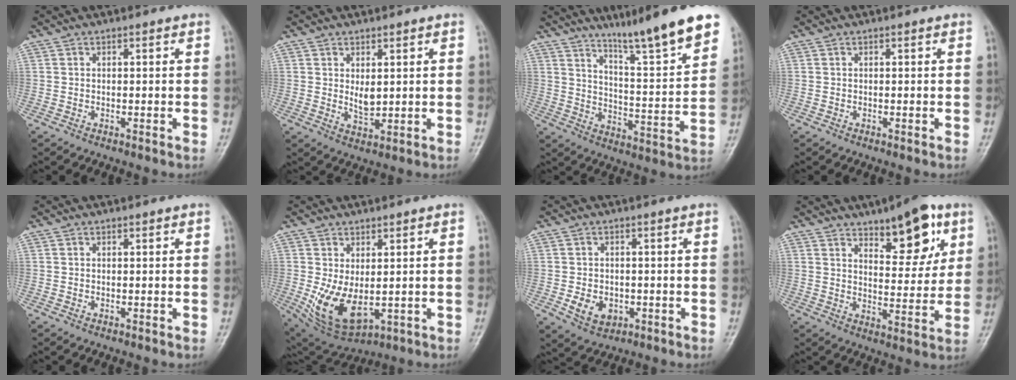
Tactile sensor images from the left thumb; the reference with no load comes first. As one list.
[{"total": 3.5, "force": [0.9, 1.8, 2.8], "torque": [-0.041, -0.015, 0.022]}, {"total": 17.0, "force": [12.8, 1.1, 11.1], "torque": [-0.145, -0.078, 0.199]}, {"total": 0.0}, {"total": 0.0}, {"total": 10.4, "force": [-0.7, 5.8, 8.6], "torque": [-0.150, -0.013, 0.015]}, {"total": 5.5, "force": [-1.4, 4.2, 3.3], "torque": [-0.045, 0.002, -0.014]}, {"total": 12.8, "force": [7.2, 5.1, 9.3], "torque": [-0.098, -0.038, 0.107]}]